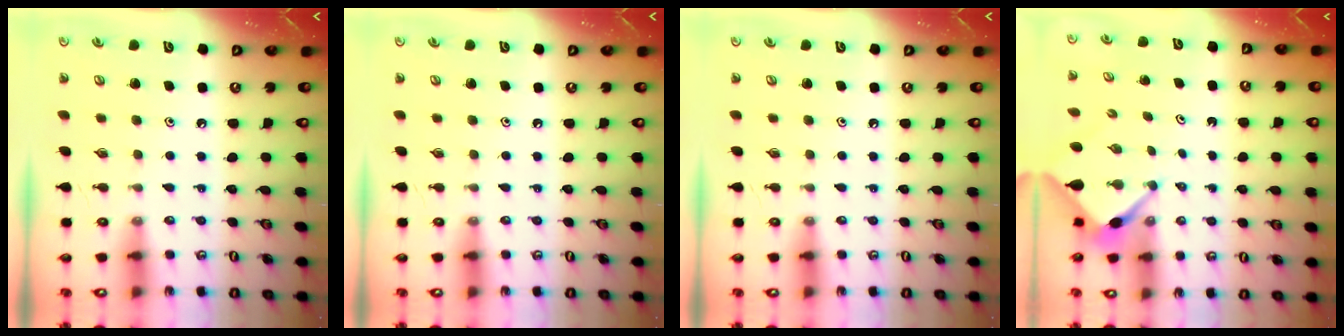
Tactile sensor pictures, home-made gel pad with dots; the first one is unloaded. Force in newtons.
{"total": 0.0}
{"total": 0.0}
{"total": 2.7, "press": 2.7, "slide": 0.3}